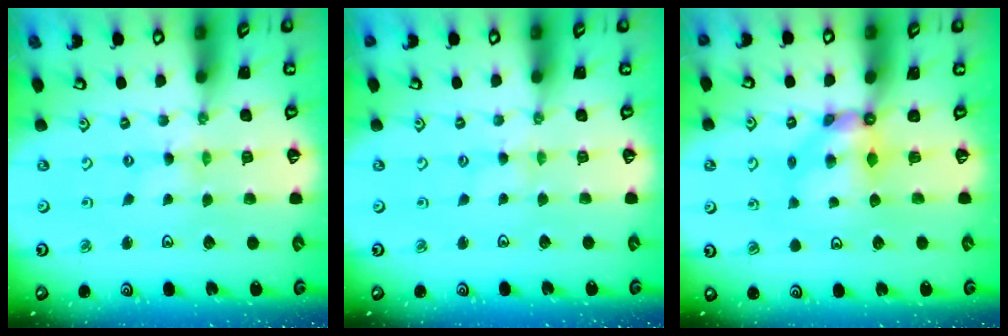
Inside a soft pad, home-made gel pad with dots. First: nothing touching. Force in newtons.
{"total": 2.0, "press": 2.0, "slide": 0.3}
{"total": 6.2, "press": 6.2, "slide": 0.5}